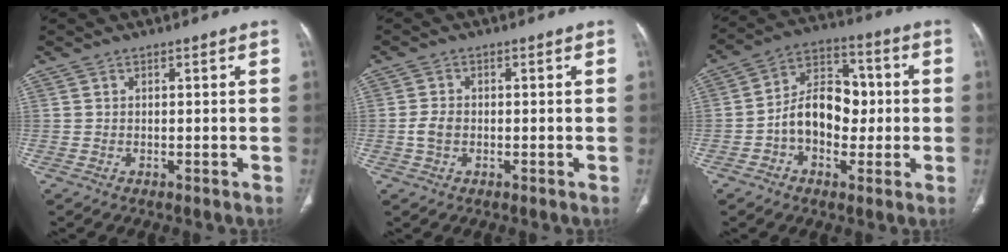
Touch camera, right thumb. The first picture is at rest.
{"total": 2.8, "force": [-0.5, 2.0, 1.9], "torque": [-0.041, 0.008, -0.011]}
{"total": 12.6, "force": [-1.2, 9.0, 8.8], "torque": [-0.107, 0.040, -0.029]}